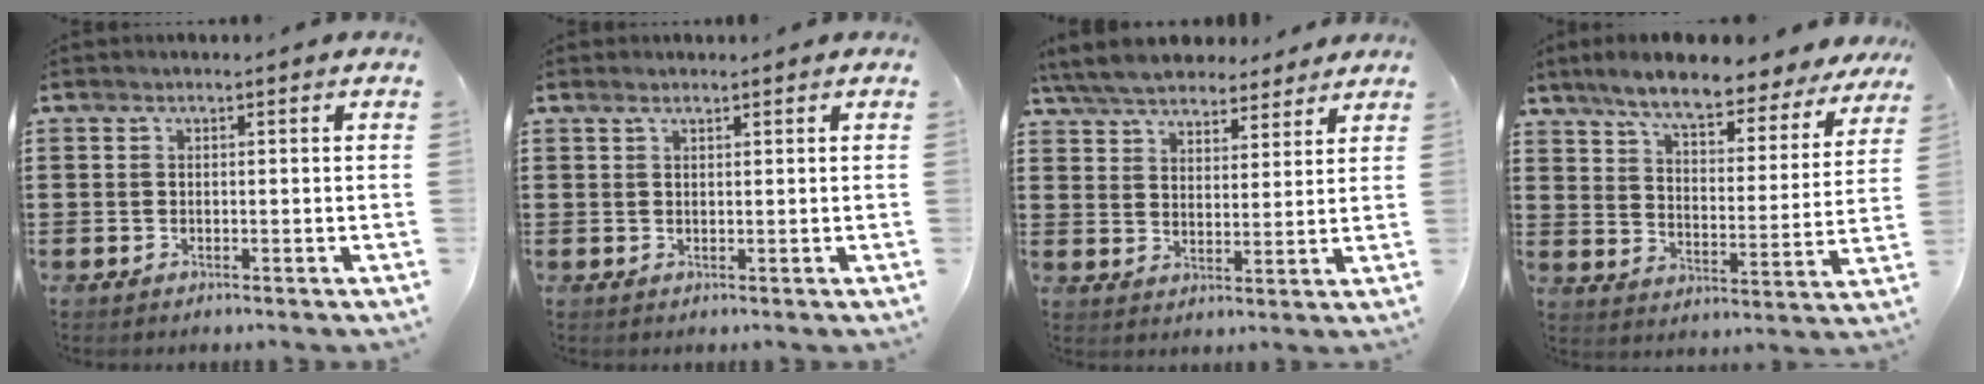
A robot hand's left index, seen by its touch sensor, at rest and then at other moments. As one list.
[{"total": 0.8, "force": [0.7, 0.1, 0.5], "torque": [-0.011, 0.000, 0.013]}, {"total": 6.7, "force": [6.2, 1.9, 1.8], "torque": [-0.061, -0.014, 0.115]}, {"total": 7.8, "force": [6.8, 0.8, 3.6], "torque": [-0.092, -0.037, 0.114]}]